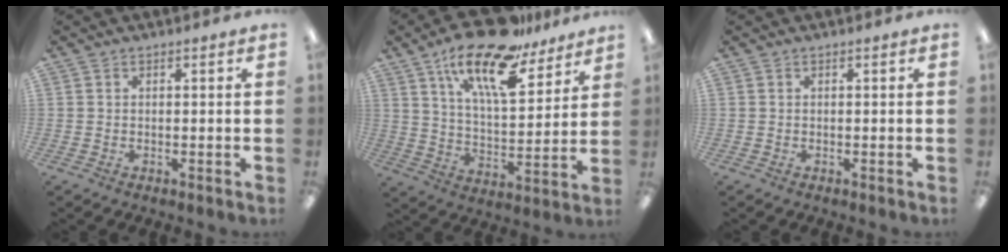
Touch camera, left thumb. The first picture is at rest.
{"total": 20.1, "force": [14.1, 7.3, 12.4], "torque": [-0.207, -0.083, 0.239]}
{"total": 0.0}